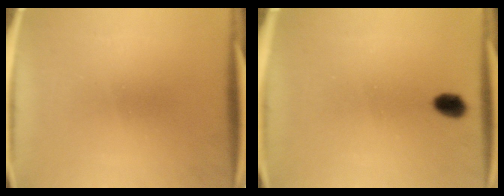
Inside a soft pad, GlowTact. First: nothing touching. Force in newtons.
{"total": 3.5}